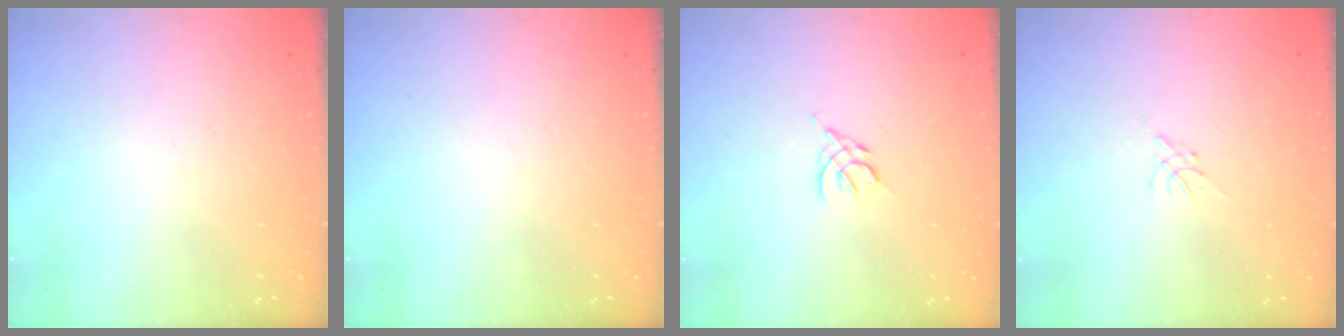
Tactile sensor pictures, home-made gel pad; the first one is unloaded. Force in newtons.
{"total": 0.0}
{"total": 2.5, "press": 2.4, "slide": 0.7}
{"total": 0.0}